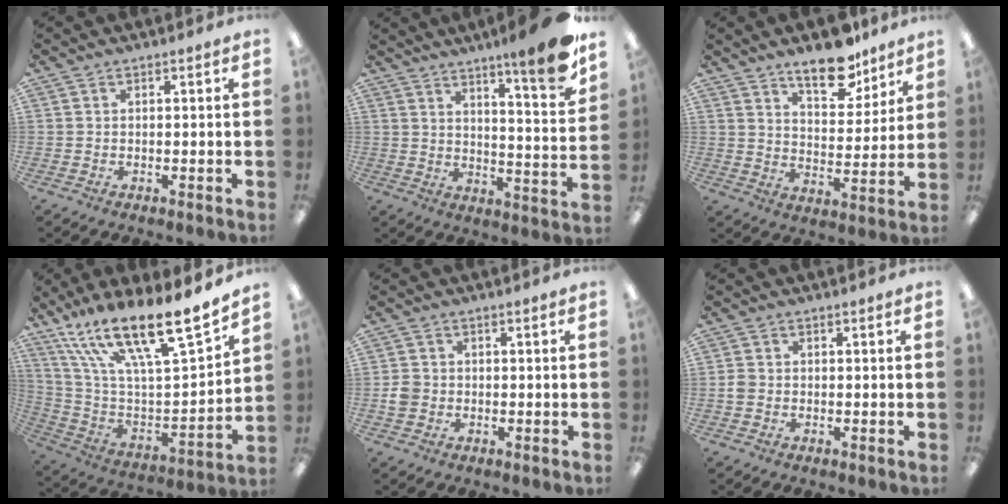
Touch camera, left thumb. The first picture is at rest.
{"total": 12.4, "force": [9.3, 0.9, 8.1], "torque": [-0.108, -0.076, 0.145]}
{"total": 12.6, "force": [9.8, 5.1, 6.1], "torque": [-0.074, -0.060, 0.171]}
{"total": 22.0, "force": [16.0, 5.1, 14.3], "torque": [-0.240, -0.109, 0.268]}
{"total": 2.8, "force": [-0.5, 2.6, 1.0], "torque": [-0.016, 0.004, -0.010]}
{"total": 1.7, "force": [-0.4, 1.5, 0.8], "torque": [-0.014, 0.004, -0.007]}